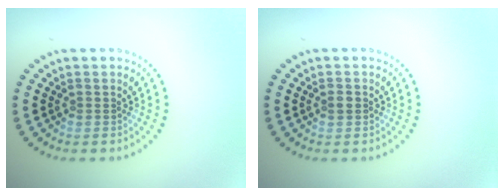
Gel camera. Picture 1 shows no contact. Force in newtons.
{"total": 1.0, "press": 1.0, "slide": 0.1}